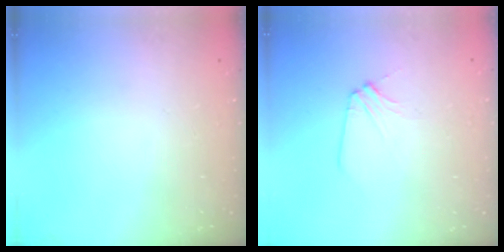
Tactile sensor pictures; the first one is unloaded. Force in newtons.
{"total": 2.8, "press": 2.8, "slide": 0.6}